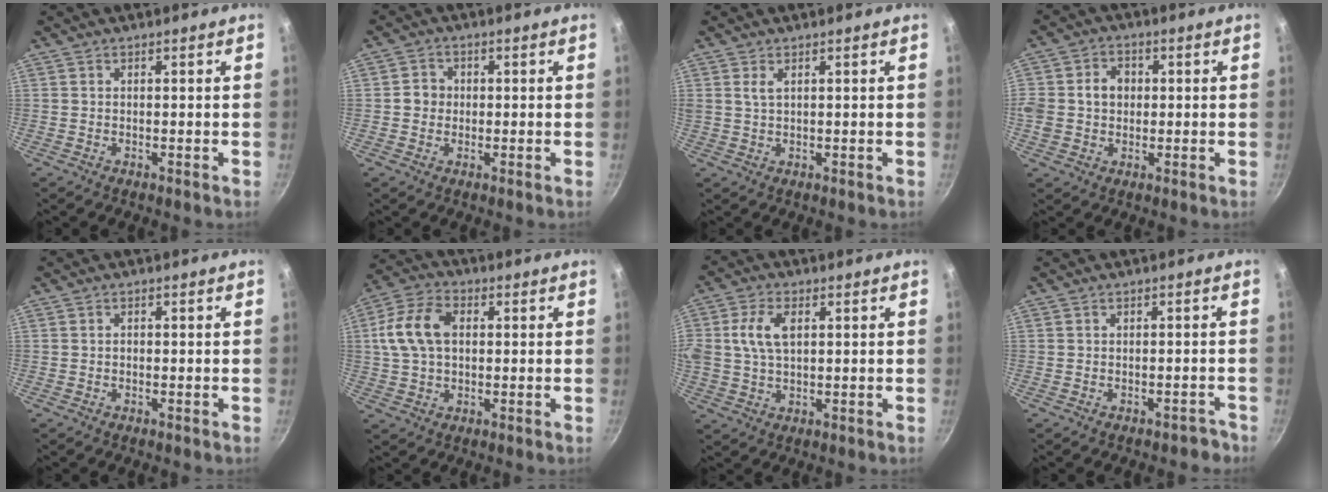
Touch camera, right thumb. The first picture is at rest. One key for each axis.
{"total": 3.3, "fx": -0.1, "fy": 3.1, "fz": 1.2, "tx": -0.004, "ty": 0.007, "tz": -0.006}
{"total": 1.7, "fx": 0.9, "fy": 0.7, "fz": 1.2, "tx": -0.027, "ty": 0.000, "tz": 0.023}
{"total": 8.9, "fx": 0.8, "fy": 7.3, "fz": 5.1, "tx": -0.093, "ty": 0.014, "tz": 0.018}
{"total": 0.5, "fx": -0.1, "fy": 0.4, "fz": 0.3, "tx": -0.002, "ty": 0.002, "tz": -0.004}
{"total": 11.0, "fx": 1.6, "fy": 7.2, "fz": 8.1, "tx": -0.163, "ty": 0.023, "tz": 0.026}
{"total": 7.5, "fx": 1.6, "fy": 4.4, "fz": 5.9, "tx": -0.124, "ty": 0.006, "tz": 0.034}
{"total": 2.0, "fx": -1.7, "fy": 1.0, "fz": 0.2, "tx": -0.002, "ty": 0.022, "tz": -0.021}